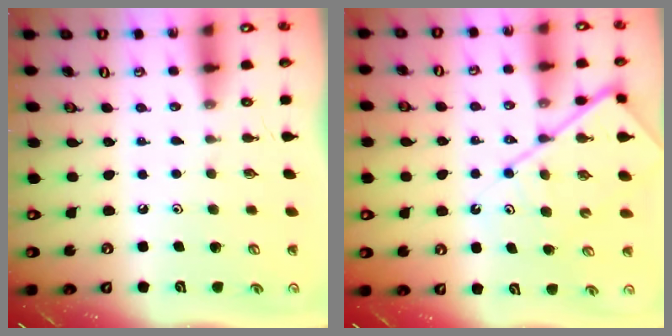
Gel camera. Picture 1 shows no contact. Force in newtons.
{"total": 10.4, "press": 10.3, "slide": 1.0}